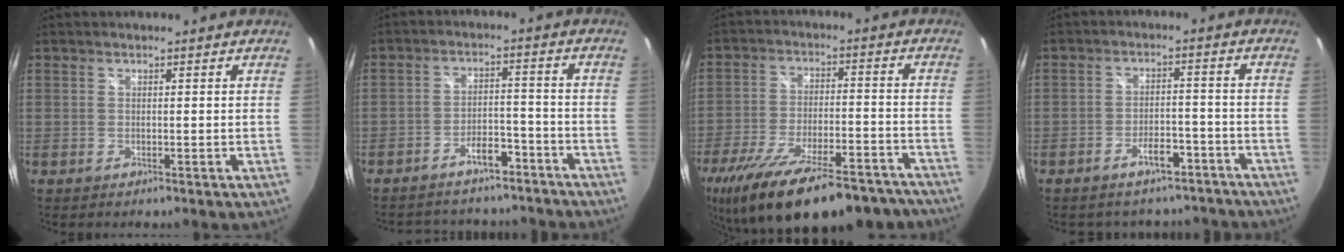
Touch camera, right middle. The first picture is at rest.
{"total": 14.2, "force": [-12.0, 5.7, 4.8], "torque": [-0.106, 0.029, -0.151]}
{"total": 27.5, "force": [-21.7, 8.6, 14.4], "torque": [-0.266, -0.038, -0.311]}
{"total": 8.7, "force": [-7.2, 4.0, 2.6], "torque": [-0.045, 0.029, -0.084]}